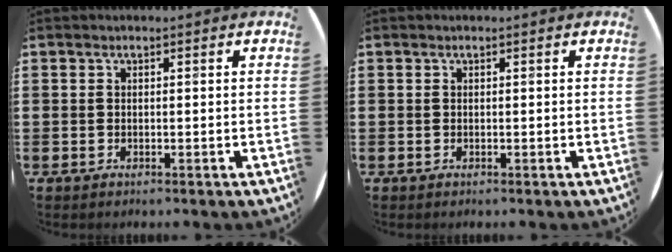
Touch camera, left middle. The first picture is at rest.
{"total": 0.0}